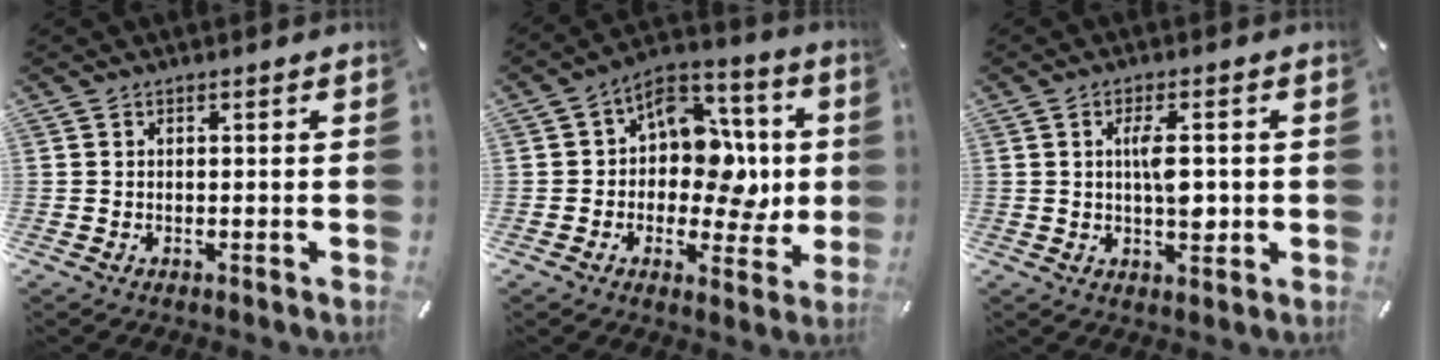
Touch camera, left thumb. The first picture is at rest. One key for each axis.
{"total": 13.1, "fx": 0.5, "fy": 10.5, "fz": 7.8, "tx": -0.090, "ty": -0.016, "tz": 0.016}
{"total": 6.8, "fx": 0.4, "fy": 3.1, "fz": 6.1, "tx": -0.097, "ty": -0.003, "tz": 0.000}